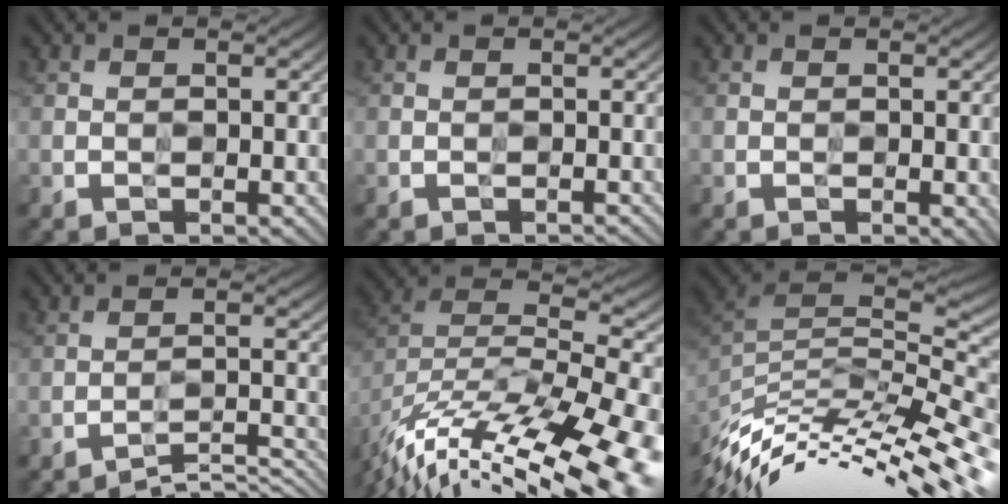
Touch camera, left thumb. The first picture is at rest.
{"total": 0.9, "force": [-0.8, 0.1, 0.2], "torque": [0.001, 0.000, -0.008]}
{"total": 2.7, "force": [-0.6, 1.5, 2.2], "torque": [-0.019, -0.007, -0.002]}
{"total": 3.7, "force": [-3.6, 0.2, 0.8], "torque": [-0.002, 0.005, -0.056]}
{"total": 16.6, "force": [-12.6, 4.9, 9.7], "torque": [-0.151, 0.019, -0.187]}
{"total": 12.2, "force": [-7.1, 4.4, 8.8], "torque": [-0.176, 0.014, -0.122]}